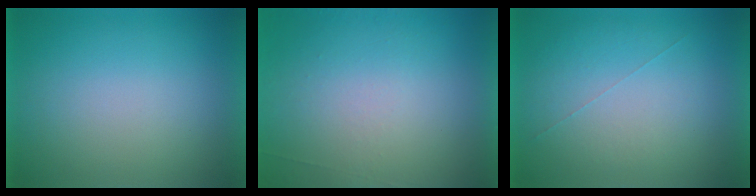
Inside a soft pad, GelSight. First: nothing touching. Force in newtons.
{"total": 6.8}
{"total": 1.0}